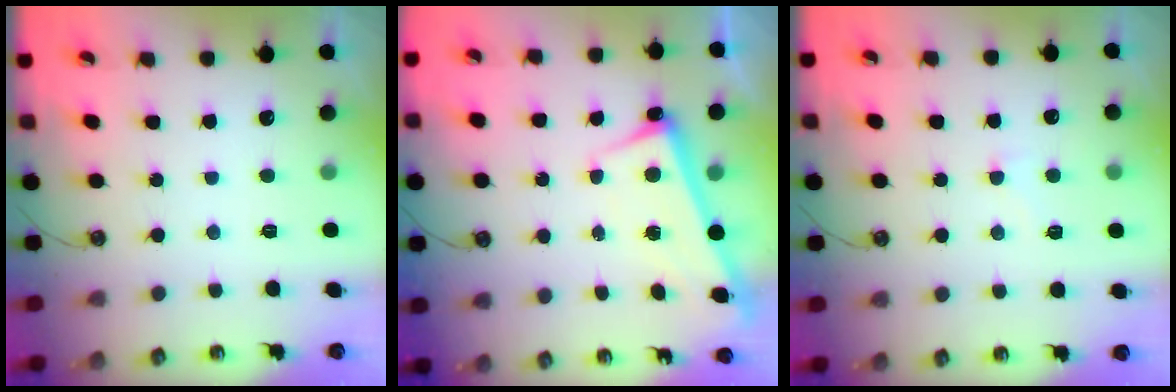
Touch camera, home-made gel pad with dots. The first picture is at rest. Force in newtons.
{"total": 2.7, "press": 2.7, "slide": 0.4}
{"total": 3.4, "press": 3.3, "slide": 0.8}